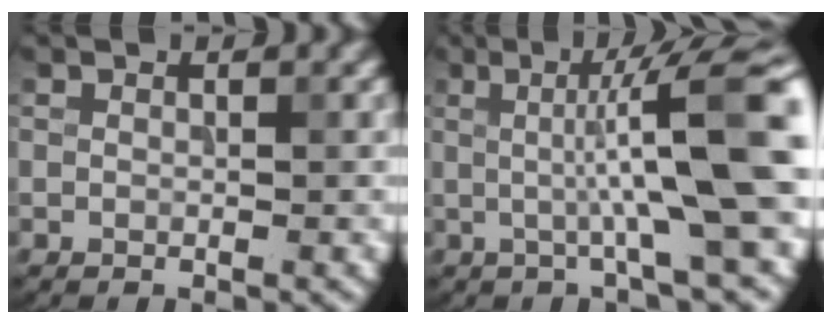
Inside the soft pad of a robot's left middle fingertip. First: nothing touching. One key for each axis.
{"total": 9.7, "fx": 0.4, "fy": 1.5, "fz": 9.6, "tx": -0.125, "ty": 0.004, "tz": 0.003}